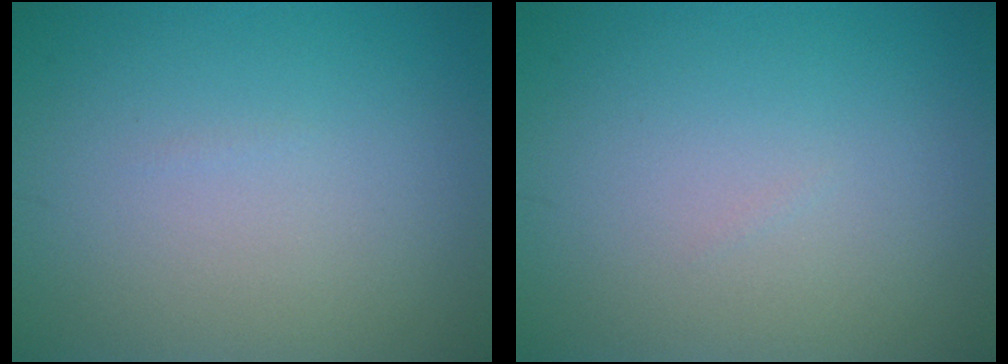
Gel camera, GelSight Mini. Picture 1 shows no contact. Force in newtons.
{"total": 0.0}